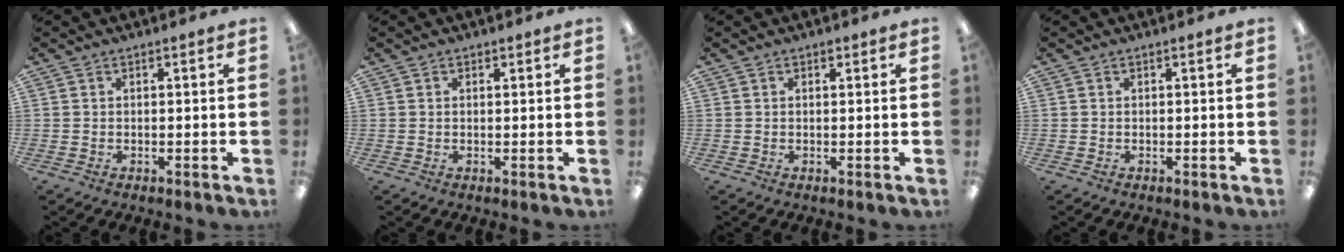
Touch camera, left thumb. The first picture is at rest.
{"total": 0.6, "force": [0.4, 0.4, 0.0], "torque": [0.000, 0.002, 0.008]}
{"total": 0.8, "force": [0.5, 0.5, 0.3], "torque": [-0.007, 0.003, 0.009]}
{"total": 0.0}